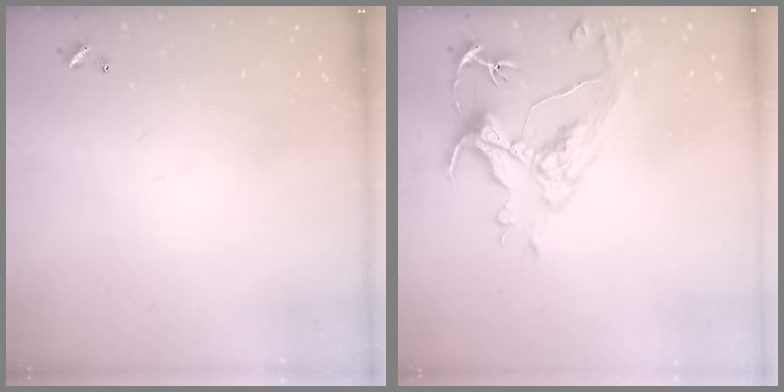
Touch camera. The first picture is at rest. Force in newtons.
{"total": 6.9, "press": 6.8, "slide": 1.5}